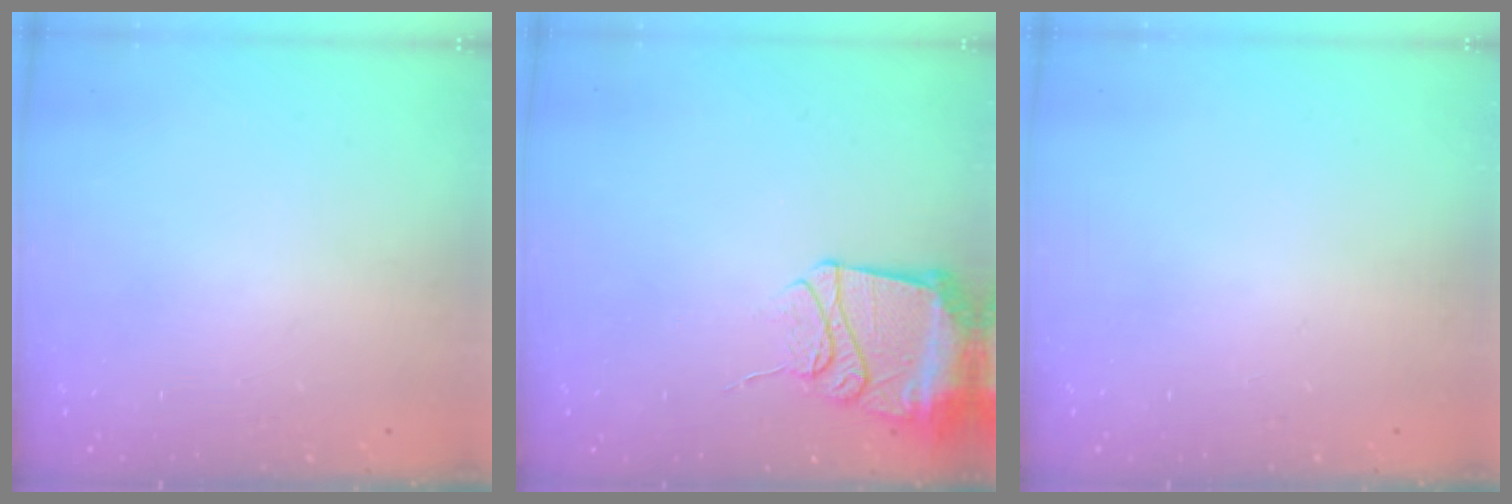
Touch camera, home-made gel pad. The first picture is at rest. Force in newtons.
{"total": 12.8, "press": 12.8, "slide": 1.1}
{"total": 0.0}